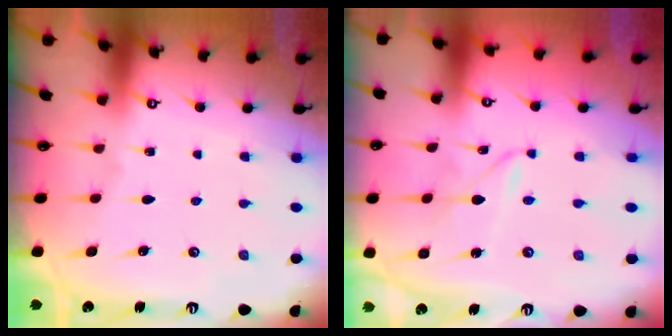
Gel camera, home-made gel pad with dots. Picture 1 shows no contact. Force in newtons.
{"total": 1.9, "press": 1.9, "slide": 0.2}